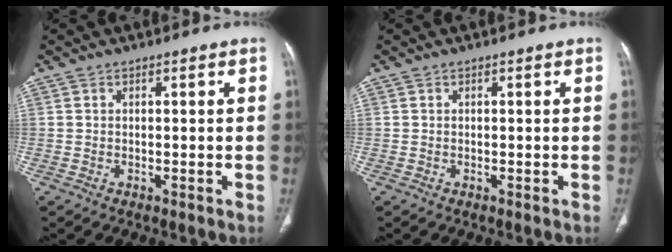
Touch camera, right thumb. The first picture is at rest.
{"total": 0.0}